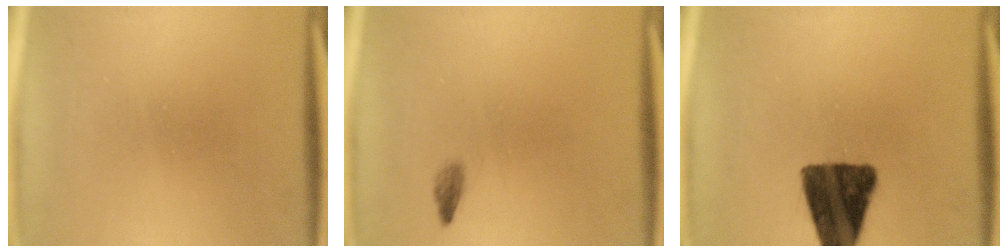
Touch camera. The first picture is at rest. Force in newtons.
{"total": 0.9}
{"total": 14.6}